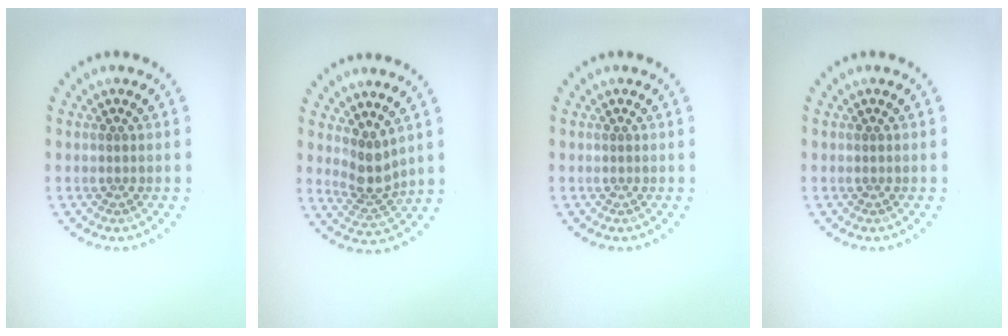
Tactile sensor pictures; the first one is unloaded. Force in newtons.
{"total": 2.6, "press": 2.0, "slide": 1.7}
{"total": 0.0}
{"total": 0.0}